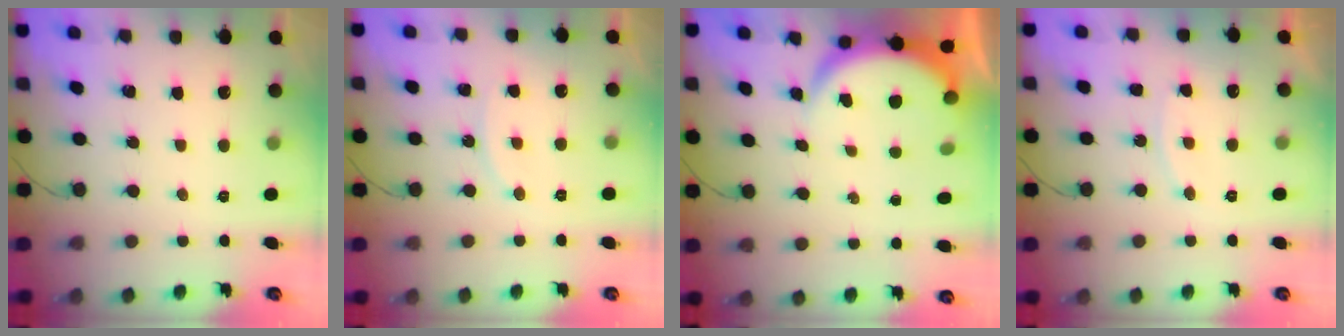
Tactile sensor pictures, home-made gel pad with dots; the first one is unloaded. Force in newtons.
{"total": 6.5, "press": 6.5, "slide": 0.7}
{"total": 5.8, "press": 5.7, "slide": 0.8}
{"total": 8.4, "press": 8.4, "slide": 0.4}